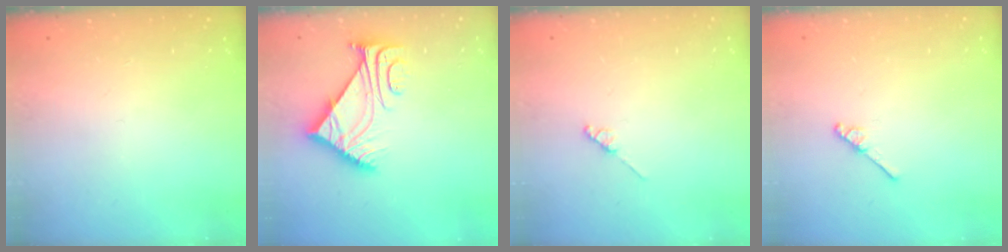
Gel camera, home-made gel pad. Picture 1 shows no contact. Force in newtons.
{"total": 7.6, "press": 7.6, "slide": 0.7}
{"total": 2.0, "press": 1.9, "slide": 0.3}
{"total": 3.0, "press": 2.9, "slide": 0.5}